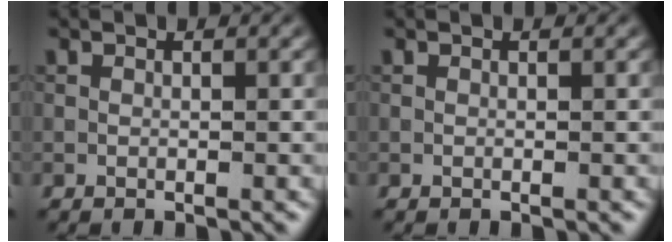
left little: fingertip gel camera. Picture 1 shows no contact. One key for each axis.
{"total": 0.0}